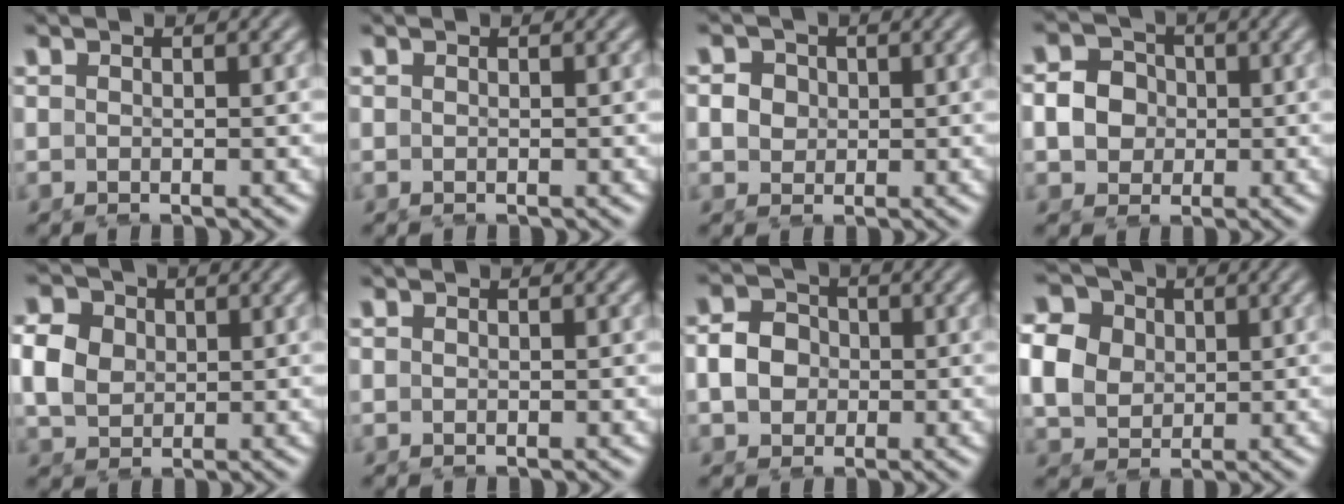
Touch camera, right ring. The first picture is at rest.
{"total": 0.0}
{"total": 3.1, "force": [0.7, 2.9, 1.1], "torque": [-0.029, -0.011, 0.017]}
{"total": 5.5, "force": [0.2, 5.1, 2.0], "torque": [-0.059, -0.022, 0.011]}
{"total": 5.2, "force": [1.0, 4.5, 2.4], "torque": [-0.062, -0.011, 0.025]}
{"total": 0.0}
{"total": 3.9, "force": [-0.2, 3.4, 1.8], "torque": [-0.043, -0.016, 0.005]}
{"total": 9.0, "force": [1.9, 7.8, 4.1], "torque": [-0.096, -0.007, 0.032]}